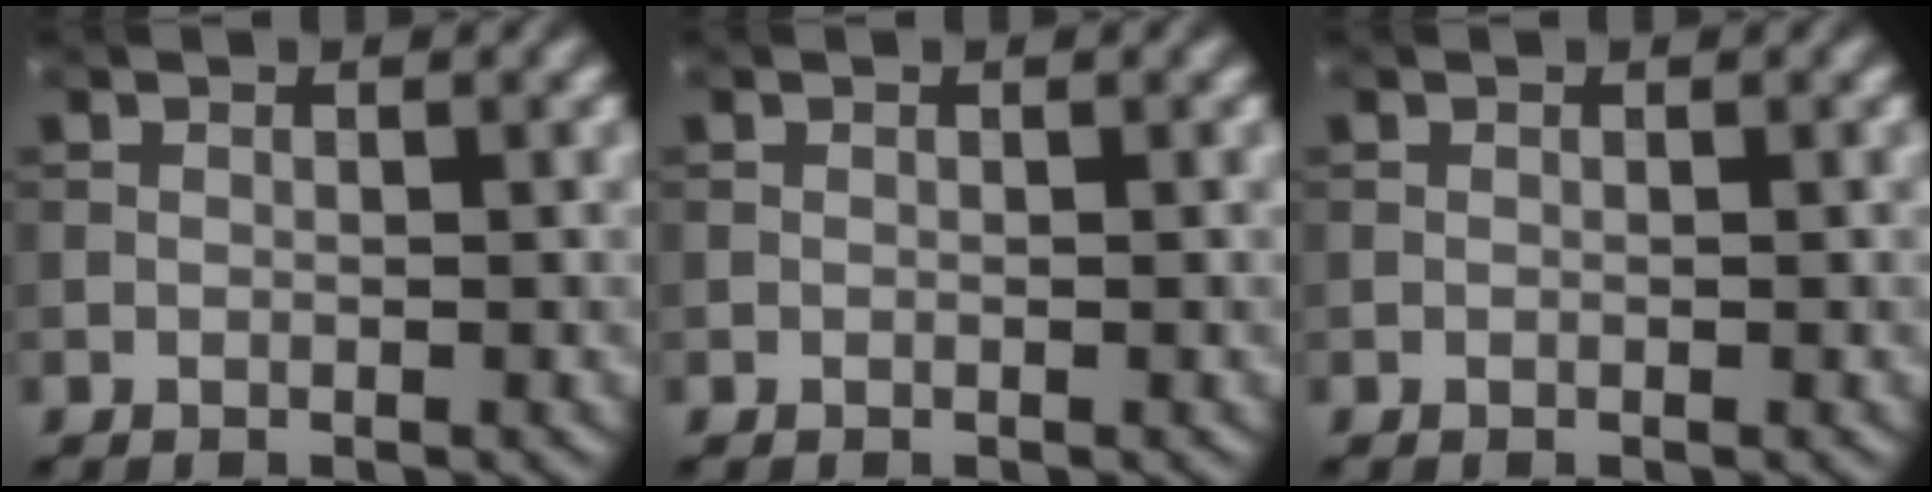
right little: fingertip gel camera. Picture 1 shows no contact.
{"total": 0.0}
{"total": 0.0}